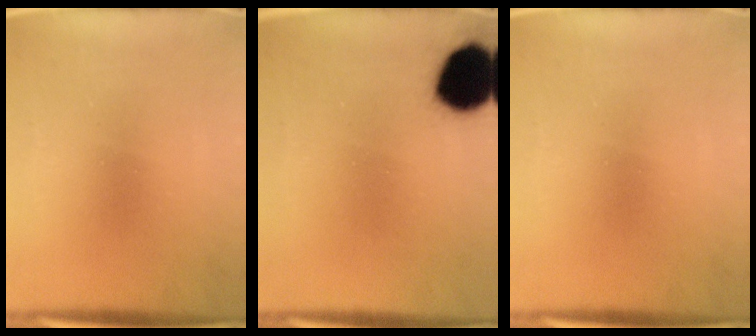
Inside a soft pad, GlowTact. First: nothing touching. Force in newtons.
{"total": 13.9}
{"total": 0.0}